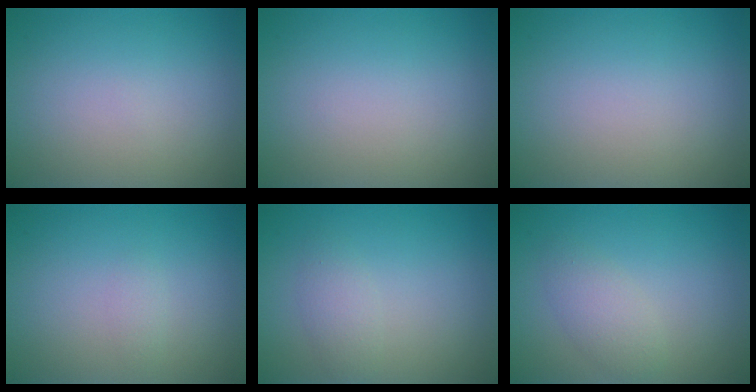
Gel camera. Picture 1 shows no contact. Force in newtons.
{"total": 0.0}
{"total": 0.0}
{"total": 0.7, "press": 0.7, "slide": 0.0}
{"total": 1.6, "press": 1.6, "slide": 0.1}
{"total": 2.1, "press": 2.1, "slide": 0.2}